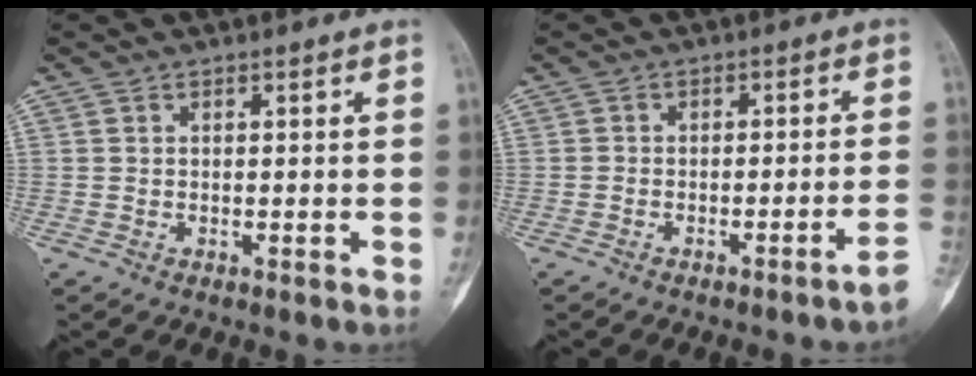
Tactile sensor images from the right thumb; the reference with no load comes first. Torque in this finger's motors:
{"motor_torque": [0.46, -0.03, -0.09, -0.10, -0.01]}